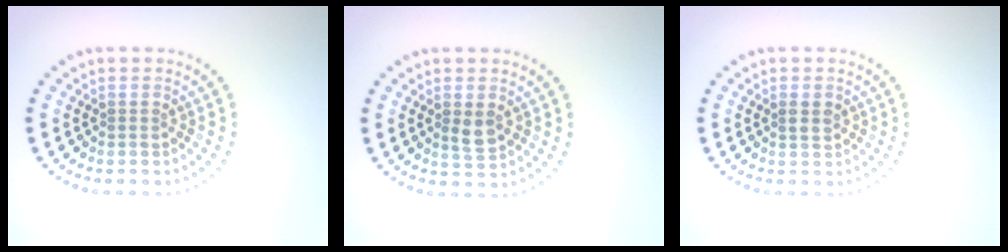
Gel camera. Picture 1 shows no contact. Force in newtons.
{"total": 1.8, "press": 1.7, "slide": 0.3}
{"total": 1.2, "press": 1.2, "slide": 0.2}